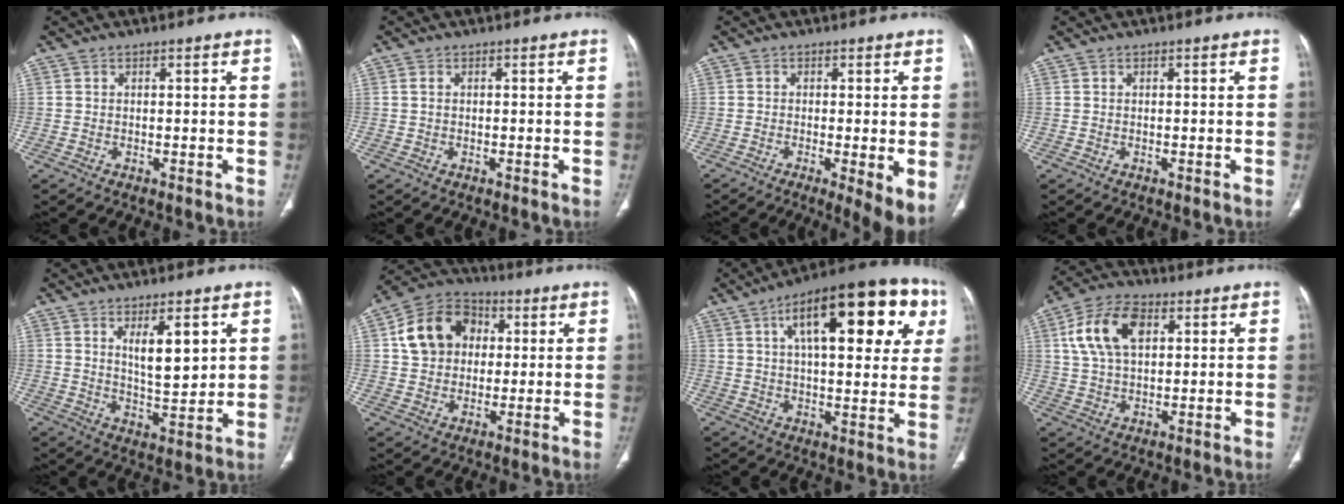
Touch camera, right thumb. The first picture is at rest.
{"total": 0.9, "force": [0.2, 0.5, 0.7], "torque": [-0.018, 0.005, 0.004]}
{"total": 6.5, "force": [-1.7, 1.2, 6.2], "torque": [-0.099, -0.020, -0.031]}
{"total": 0.0}
{"total": 8.7, "force": [3.3, 3.0, 7.4], "torque": [-0.103, -0.033, 0.061]}
{"total": 13.2, "force": [2.5, 10.8, 7.3], "torque": [-0.107, 0.014, 0.036]}
{"total": 24.9, "force": [9.4, 9.9, 20.8], "torque": [-0.264, 0.012, 0.130]}
{"total": 11.9, "force": [3.7, 7.2, 8.8], "torque": [-0.163, 0.009, 0.067]}